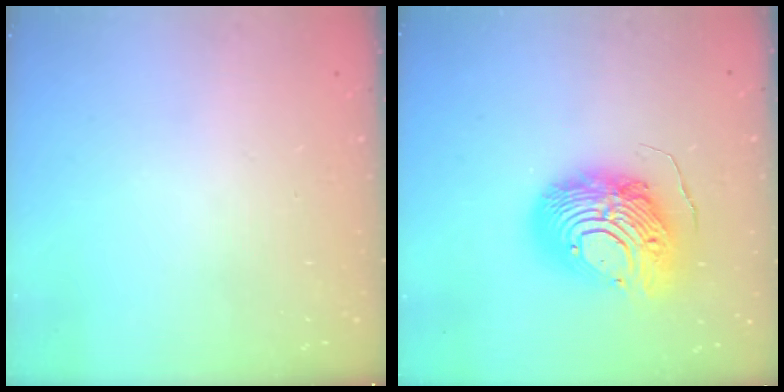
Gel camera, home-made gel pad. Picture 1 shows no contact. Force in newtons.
{"total": 16.1, "press": 16.0, "slide": 1.4}